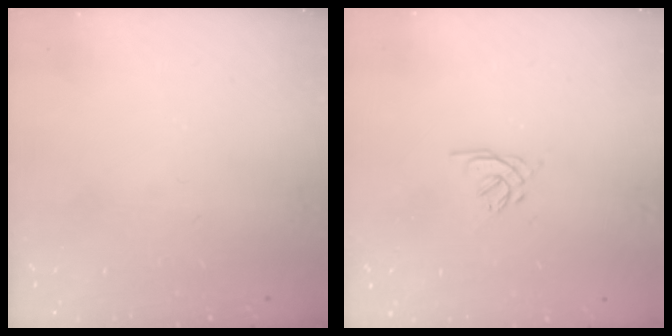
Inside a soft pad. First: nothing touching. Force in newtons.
{"total": 1.6, "press": 1.5, "slide": 0.5}